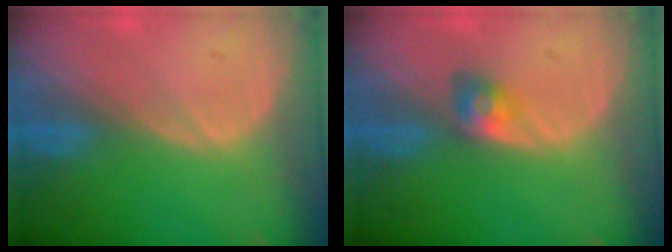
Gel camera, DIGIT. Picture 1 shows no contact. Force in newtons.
{"total": 3.0, "press": 2.5, "slide": 1.5}